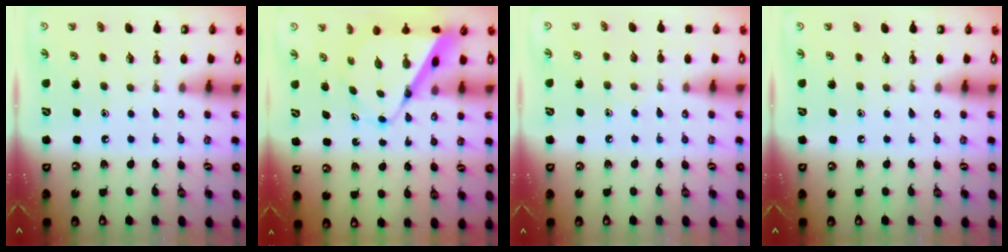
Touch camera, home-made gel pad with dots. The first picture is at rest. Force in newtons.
{"total": 10.0, "press": 10.0, "slide": 1.0}
{"total": 5.6, "press": 5.6, "slide": 0.7}
{"total": 0.0}